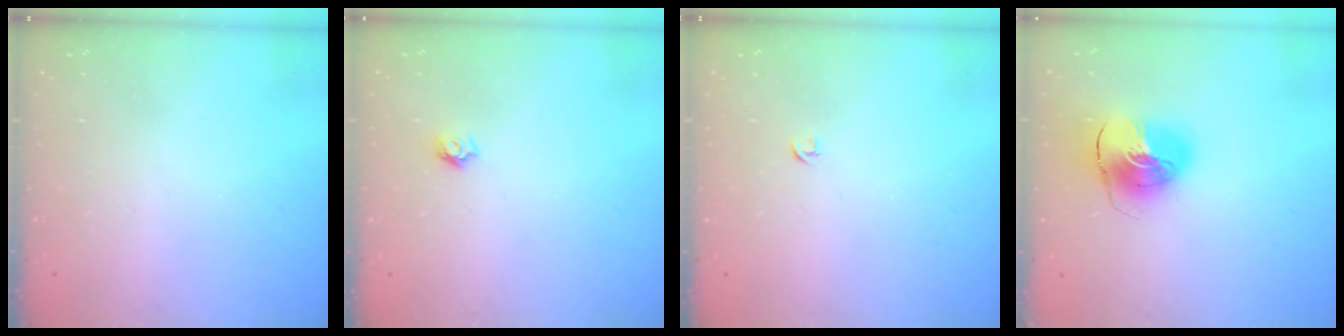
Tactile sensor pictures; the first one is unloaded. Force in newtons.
{"total": 5.5, "press": 5.5, "slide": 0.5}
{"total": 2.7, "press": 2.6, "slide": 0.6}
{"total": 11.2, "press": 11.0, "slide": 1.7}